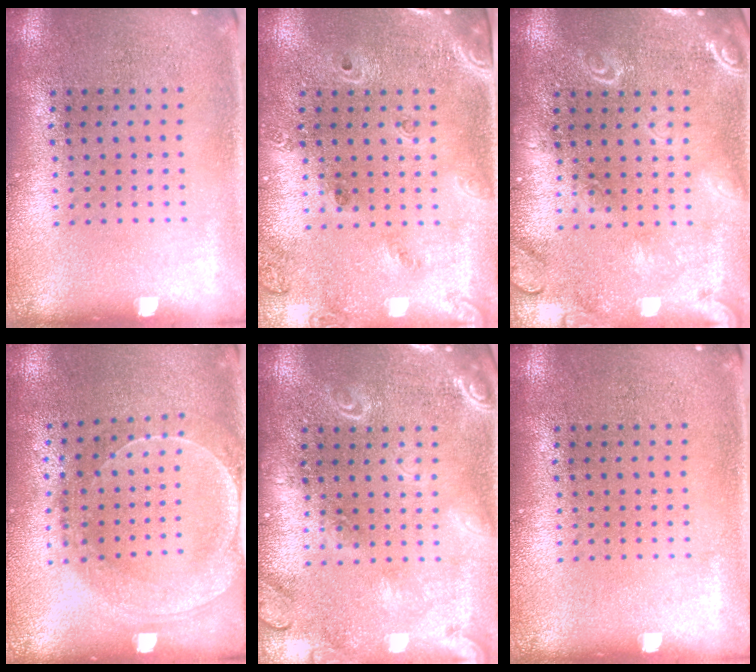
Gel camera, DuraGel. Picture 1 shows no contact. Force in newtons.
{"total": 1.5, "press": 1.5, "slide": 0.4}
{"total": 3.5, "press": 3.5, "slide": 0.5}
{"total": 1.8, "press": 1.7, "slide": 0.4}
{"total": 2.1, "press": 2.1, "slide": 0.2}
{"total": 0.0}